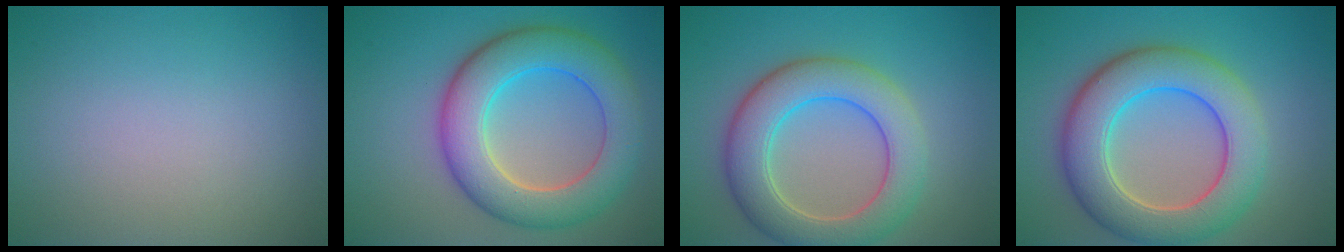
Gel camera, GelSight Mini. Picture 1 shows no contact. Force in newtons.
{"total": 8.5, "press": 8.5, "slide": 0.2}
{"total": 7.2, "press": 7.2, "slide": 0.4}
{"total": 8.8, "press": 8.8, "slide": 0.8}